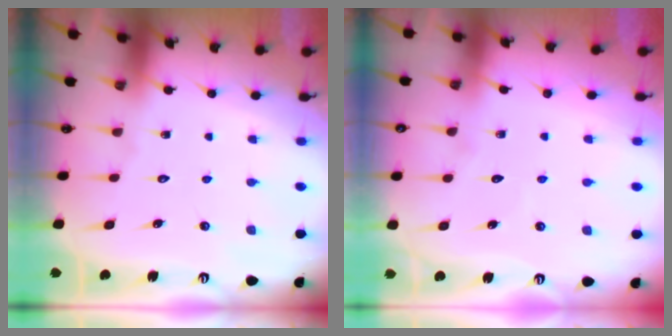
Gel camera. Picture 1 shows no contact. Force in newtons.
{"total": 3.4, "press": 3.3, "slide": 0.4}